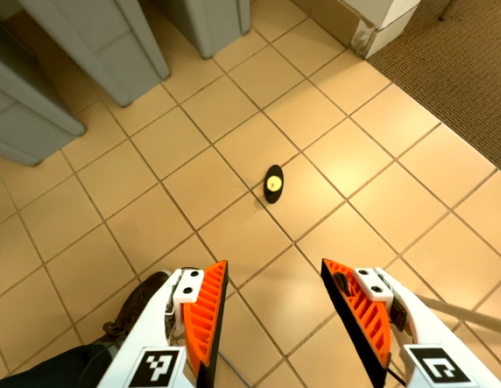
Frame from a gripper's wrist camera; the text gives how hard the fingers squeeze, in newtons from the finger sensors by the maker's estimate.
{"total": 0.0}